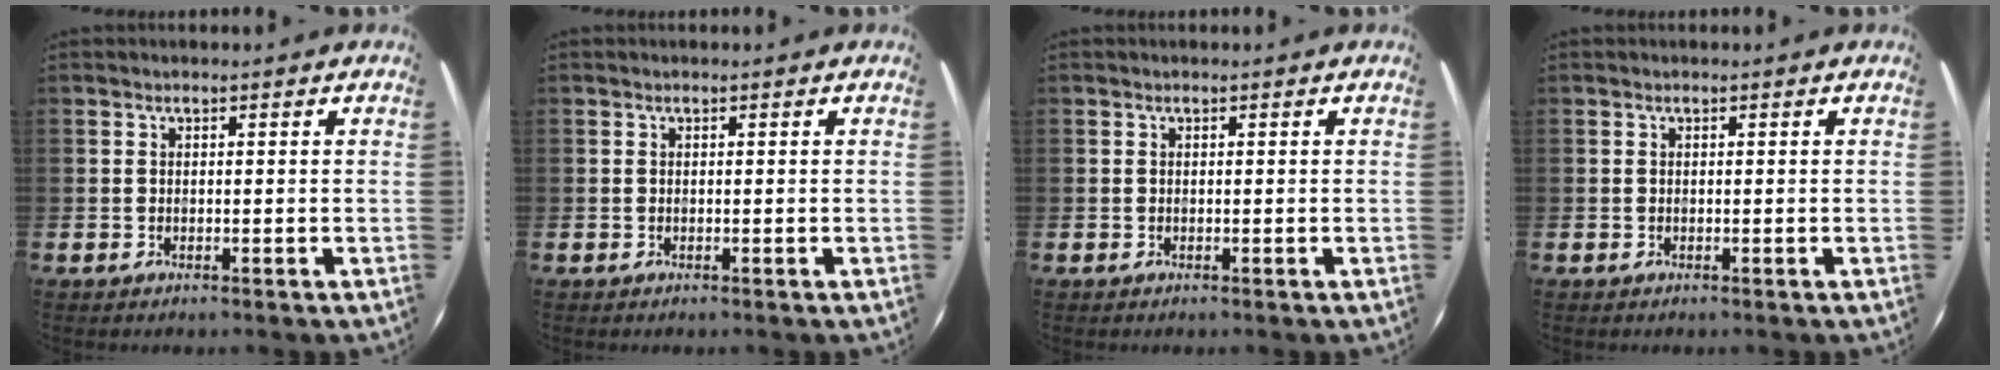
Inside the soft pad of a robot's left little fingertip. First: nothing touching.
{"total": 0.0}
{"total": 0.0}
{"total": 0.0}